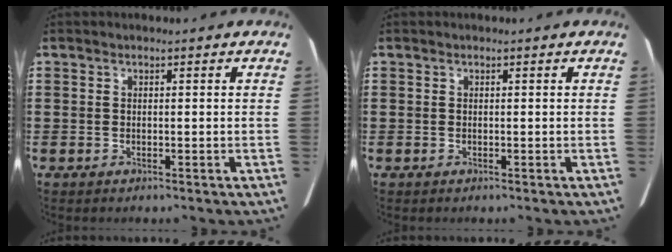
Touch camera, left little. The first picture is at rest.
{"total": 0.0}